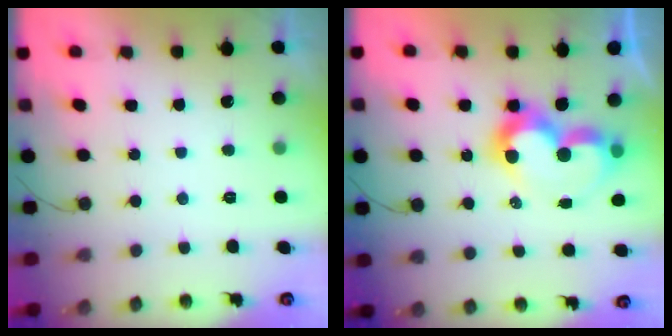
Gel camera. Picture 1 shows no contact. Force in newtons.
{"total": 11.2, "press": 11.1, "slide": 1.0}